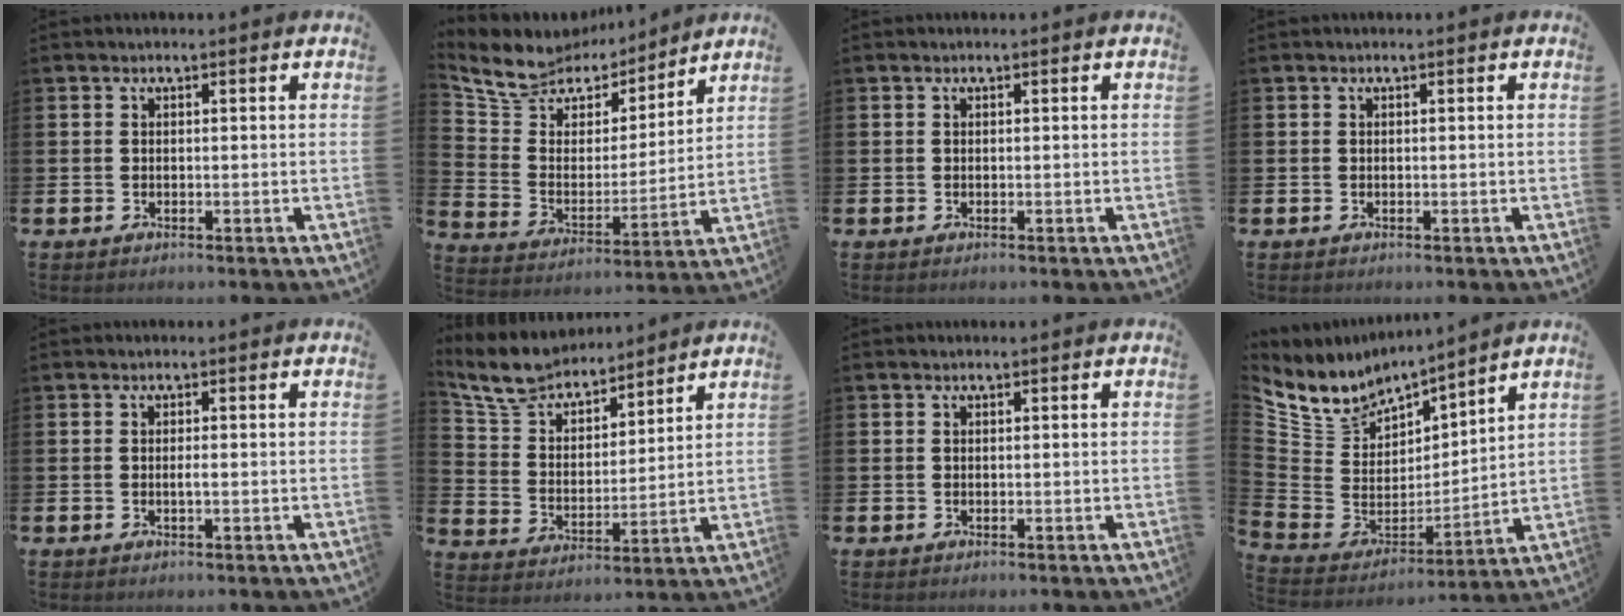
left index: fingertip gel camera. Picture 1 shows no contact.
{"total": 8.8, "force": [7.9, 3.8, 0.8], "torque": [-0.071, -0.060, 0.142]}
{"total": 0.0}
{"total": 0.0}
{"total": 0.6, "force": [-0.1, 0.0, 0.6], "torque": [-0.012, -0.003, 0.000]}
{"total": 8.3, "force": [7.7, 2.5, 1.8], "torque": [-0.074, -0.046, 0.140]}
{"total": 0.0}
{"total": 7.5, "force": [7.1, 2.4, -0.7], "torque": [-0.041, -0.070, 0.129]}